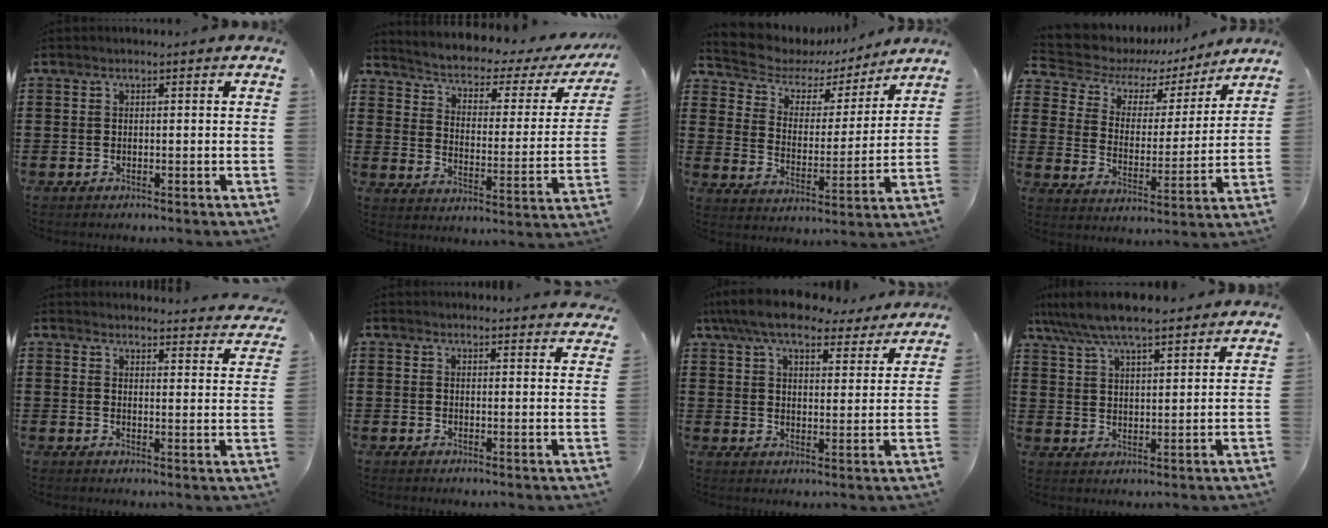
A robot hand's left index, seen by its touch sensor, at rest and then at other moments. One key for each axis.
{"total": 2.4, "fx": 1.4, "fy": 0.9, "fz": 1.6, "tx": -0.047, "ty": -0.022, "tz": 0.012}
{"total": 4.8, "fx": 3.9, "fy": 2.6, "fz": 1.1, "tx": -0.052, "ty": -0.028, "tz": 0.061}
{"total": 5.8, "fx": 4.4, "fy": 3.3, "fz": 1.8, "tx": -0.064, "ty": -0.023, "tz": 0.073}
{"total": 3.5, "fx": 3.4, "fy": 0.1, "fz": 0.3, "tx": -0.013, "ty": -0.024, "tz": 0.060}
{"total": 2.4, "fx": 2.4, "fy": 0.0, "fz": 0.0, "tx": 0.002, "ty": -0.011, "tz": 0.044}
{"total": 9.1, "fx": 7.9, "fy": 2.0, "fz": 4.1, "tx": -0.100, "ty": -0.026, "tz": 0.144}
{"total": 7.0, "fx": 6.3, "fy": 1.0, "fz": 2.9, "tx": -0.078, "ty": -0.016, "tz": 0.114}